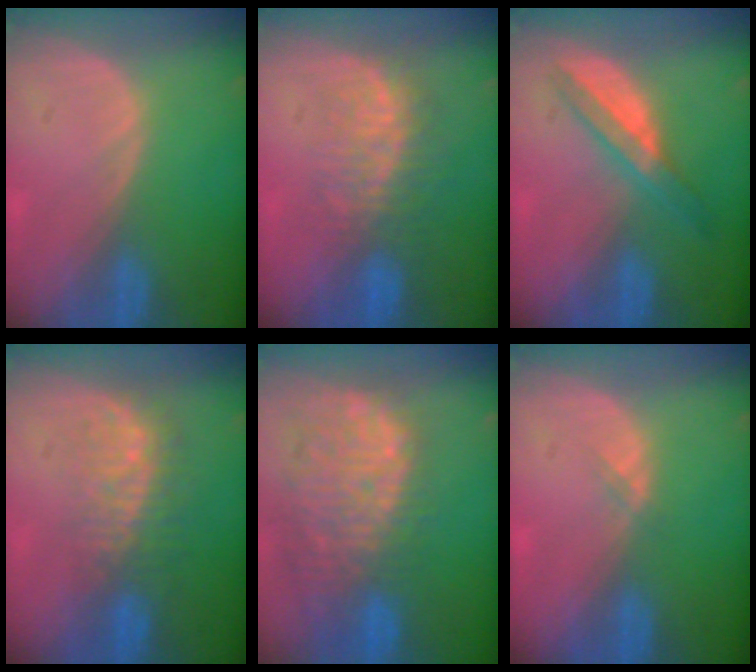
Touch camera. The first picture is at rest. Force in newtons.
{"total": 8.0, "press": 7.5, "slide": 2.8}
{"total": 5.8, "press": 5.2, "slide": 2.5}
{"total": 8.0, "press": 7.4, "slide": 3.0}
{"total": 13.1, "press": 11.2, "slide": 6.8}
{"total": 1.1, "press": 0.8, "slide": 0.7}